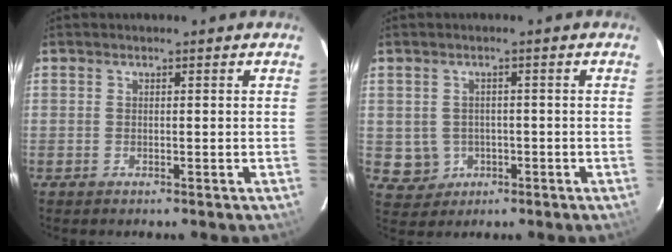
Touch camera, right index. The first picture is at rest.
{"total": 4.6, "force": [-0.8, 4.5, 0.8], "torque": [-0.031, 0.009, 0.003]}